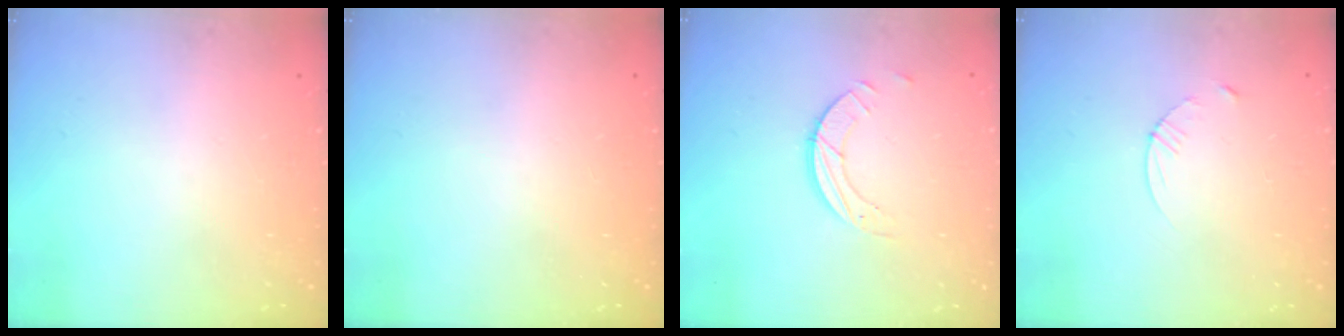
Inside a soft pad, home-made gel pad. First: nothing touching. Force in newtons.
{"total": 0.0}
{"total": 3.9, "press": 3.9, "slide": 0.1}
{"total": 3.4, "press": 3.3, "slide": 0.3}